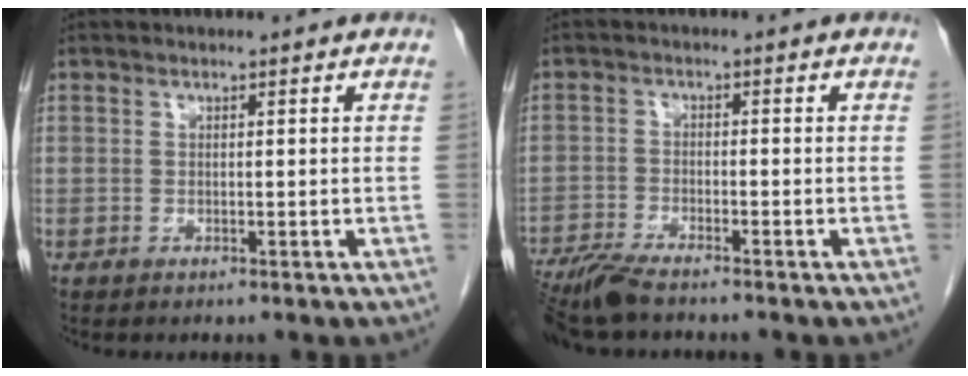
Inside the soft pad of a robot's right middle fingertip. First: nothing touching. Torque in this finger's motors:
{"motor_torque": [0.71, -0.69, 0.07, 0.04]}